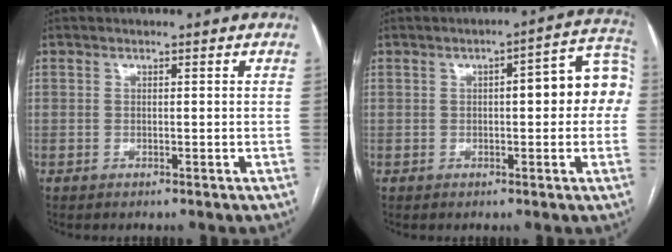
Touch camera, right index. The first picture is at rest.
{"total": 9.4, "force": [0.6, 2.5, 9.1], "torque": [-0.108, 0.041, 0.003]}